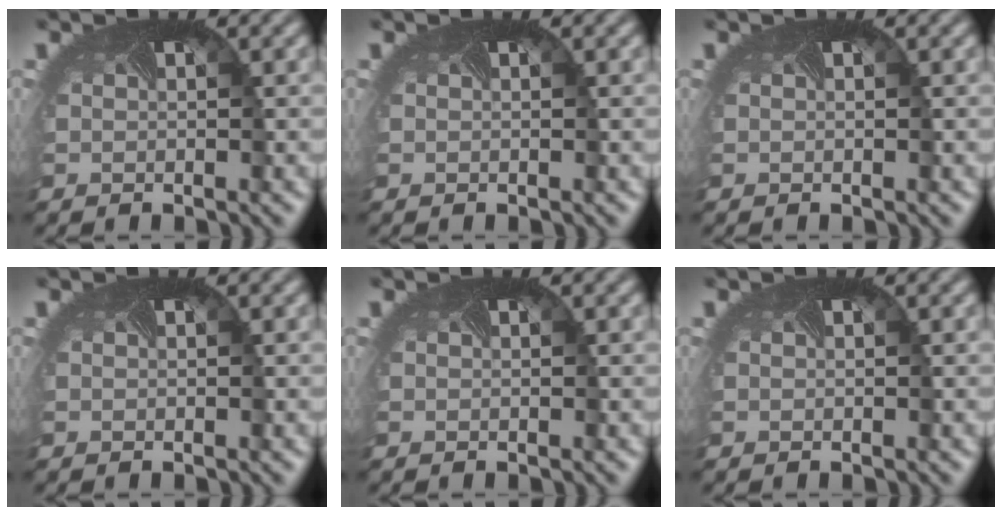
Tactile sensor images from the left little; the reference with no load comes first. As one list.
[{"total": 0.0}, {"total": 0.0}, {"total": 0.0}, {"total": 0.0}, {"total": 0.0}]